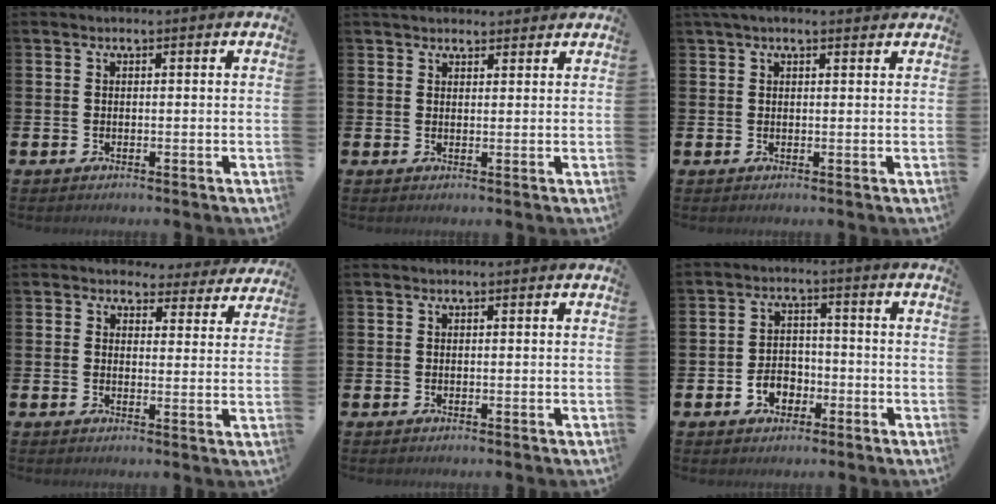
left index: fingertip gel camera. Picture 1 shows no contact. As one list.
[{"total": 2.8, "force": [2.6, 1.0, 0.4], "torque": [-0.002, -0.008, 0.046]}, {"total": 2.2, "force": [1.7, 0.6, 1.2], "torque": [-0.025, 0.004, 0.030]}, {"total": 3.4, "force": [2.9, 1.7, 0.2], "torque": [-0.007, -0.021, 0.045]}, {"total": 0.0}, {"total": 4.0, "force": [-1.8, 3.0, 1.9], "torque": [-0.030, 0.001, -0.040]}]